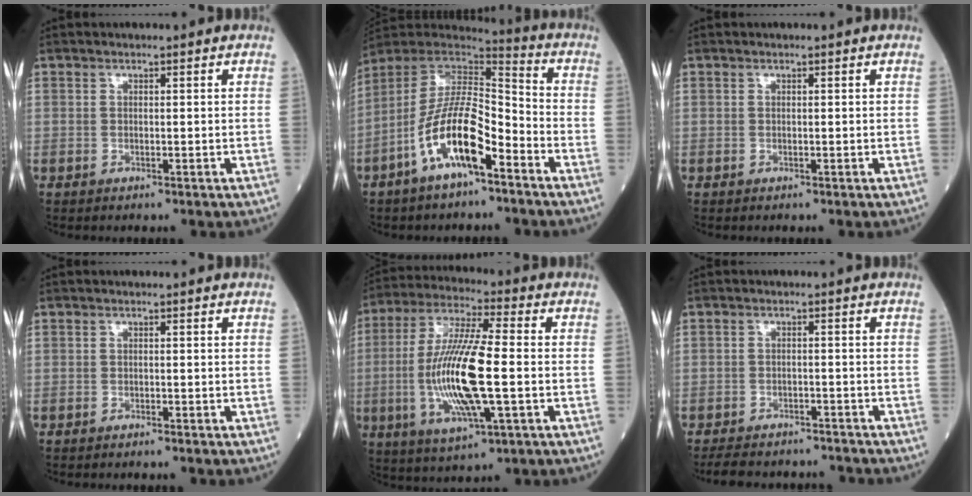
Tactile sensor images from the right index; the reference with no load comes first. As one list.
[{"total": 13.8, "force": [-6.8, 3.6, 11.5], "torque": [-0.229, 0.005, -0.123]}, {"total": 0.0}, {"total": 1.6, "force": [-1.4, -0.3, 0.7], "torque": [-0.012, 0.001, -0.017]}, {"total": 15.9, "force": [-2.4, 2.4, 15.5], "torque": [-0.321, -0.010, -0.042]}, {"total": 9.5, "force": [-9.0, 2.5, 2.1], "torque": [-0.038, 0.006, -0.120]}]